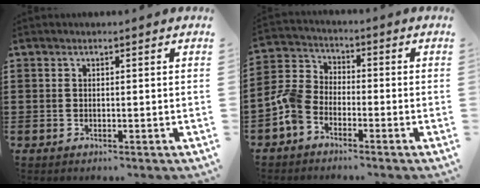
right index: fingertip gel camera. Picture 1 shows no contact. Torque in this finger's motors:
{"motor_torque": [1.12, -1.02, 0.52, 0.14]}